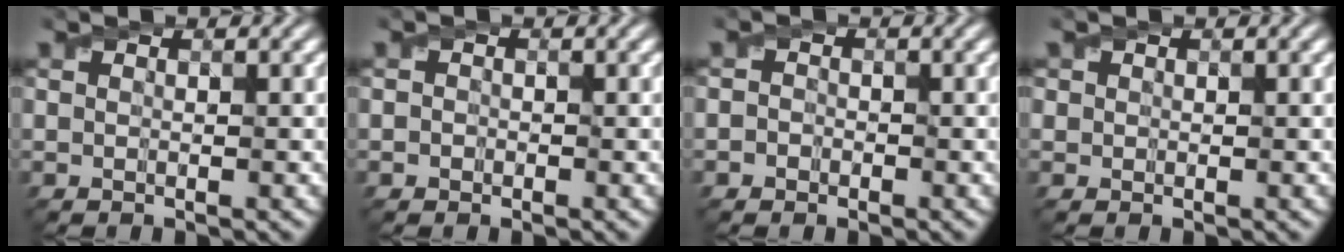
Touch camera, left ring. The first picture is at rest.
{"total": 0.8, "force": [-0.1, 0.7, 0.2], "torque": [0.001, -0.004, -0.004]}
{"total": 1.3, "force": [-0.4, 1.2, 0.4], "torque": [0.010, 0.002, -0.015]}
{"total": 0.6, "force": [0.1, 0.6, 0.0], "torque": [0.003, -0.002, 0.003]}